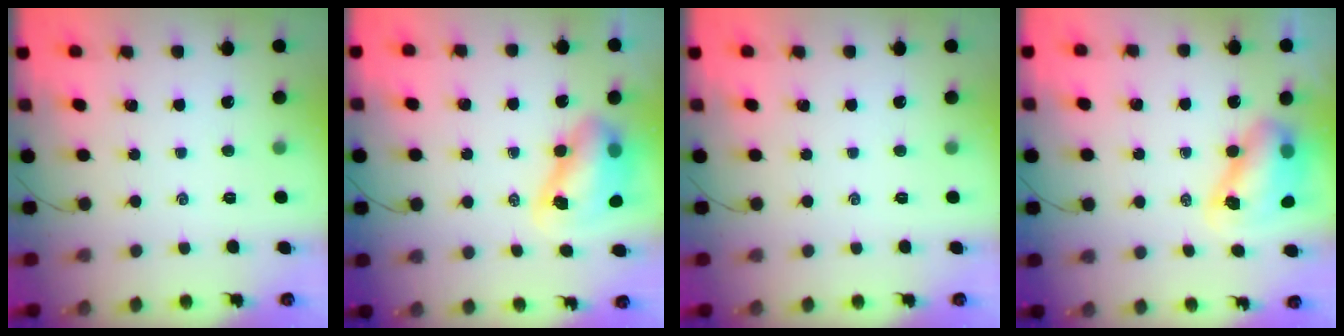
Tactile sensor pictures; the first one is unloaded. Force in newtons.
{"total": 9.0, "press": 8.8, "slide": 2.1}
{"total": 0.0}
{"total": 8.9, "press": 8.6, "slide": 2.2}